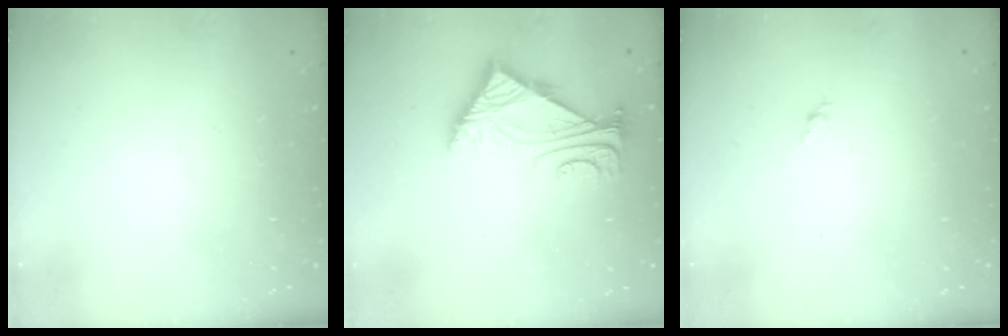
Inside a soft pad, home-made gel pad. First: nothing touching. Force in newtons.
{"total": 5.0, "press": 4.9, "slide": 1.0}
{"total": 1.6, "press": 1.5, "slide": 0.6}